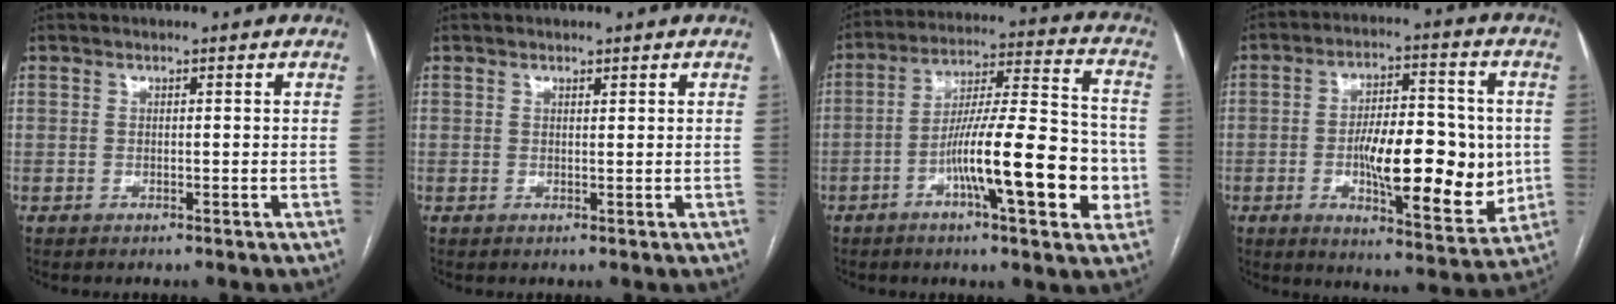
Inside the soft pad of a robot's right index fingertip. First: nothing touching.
{"total": 0.5, "force": [0.4, 0.1, 0.2], "torque": [-0.008, -0.003, 0.007]}
{"total": 17.7, "force": [-5.3, 2.9, 16.6], "torque": [-0.269, 0.010, -0.082]}
{"total": 16.3, "force": [-1.9, 5.5, 15.2], "torque": [-0.231, 0.000, -0.025]}